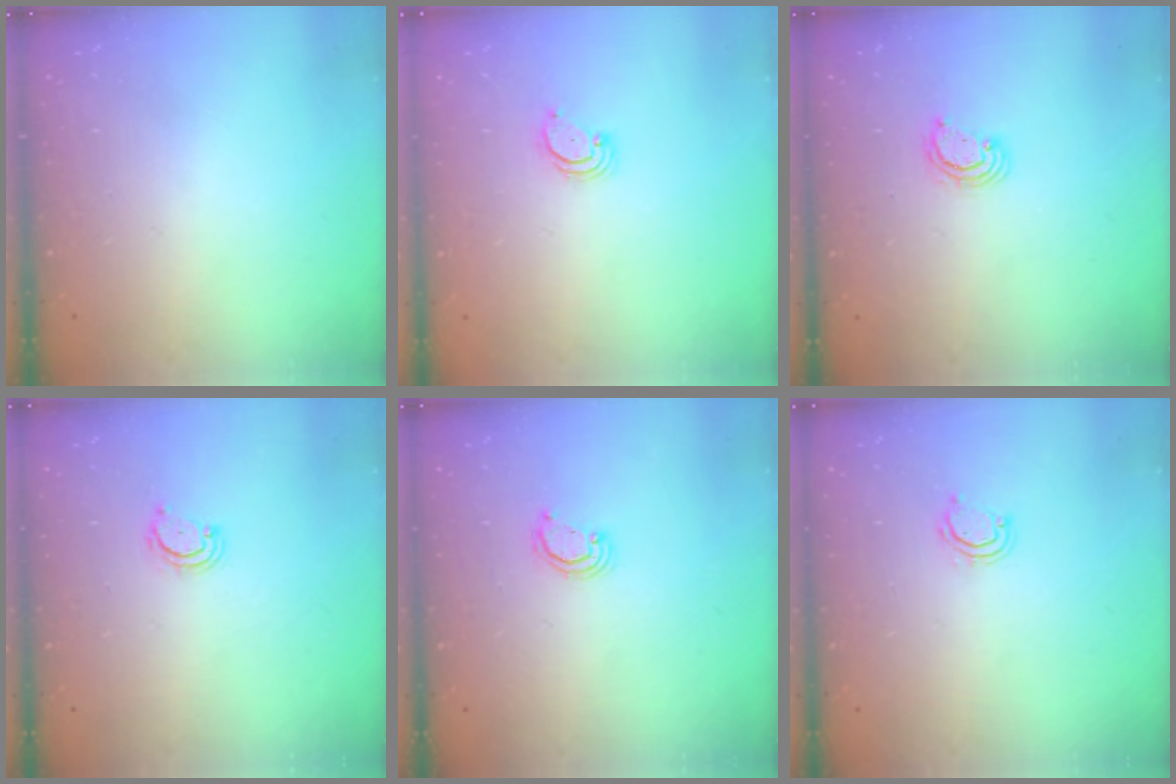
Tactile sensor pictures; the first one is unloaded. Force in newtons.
{"total": 2.2, "press": 2.2, "slide": 0.3}
{"total": 3.1, "press": 3.1, "slide": 0.3}
{"total": 3.2, "press": 3.2, "slide": 0.3}
{"total": 2.0, "press": 2.0, "slide": 0.2}
{"total": 3.7, "press": 3.7, "slide": 0.3}